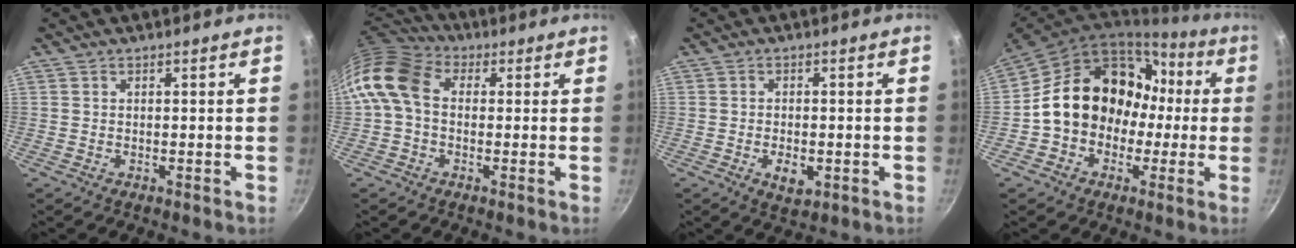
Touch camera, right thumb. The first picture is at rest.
{"total": 11.5, "force": [0.7, 8.4, 7.8], "torque": [-0.144, 0.027, -0.008]}
{"total": 4.4, "force": [-1.3, 2.5, 3.4], "torque": [-0.054, 0.002, -0.016]}
{"total": 18.8, "force": [-0.1, 15.3, 10.8], "torque": [-0.143, 0.070, 0.001]}